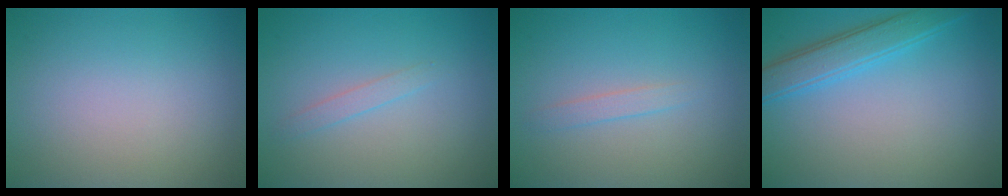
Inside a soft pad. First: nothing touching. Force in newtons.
{"total": 1.0, "press": 1.0, "slide": 0.1}
{"total": 1.1, "press": 1.1, "slide": 0.0}
{"total": 3.4, "press": 3.4, "slide": 0.2}